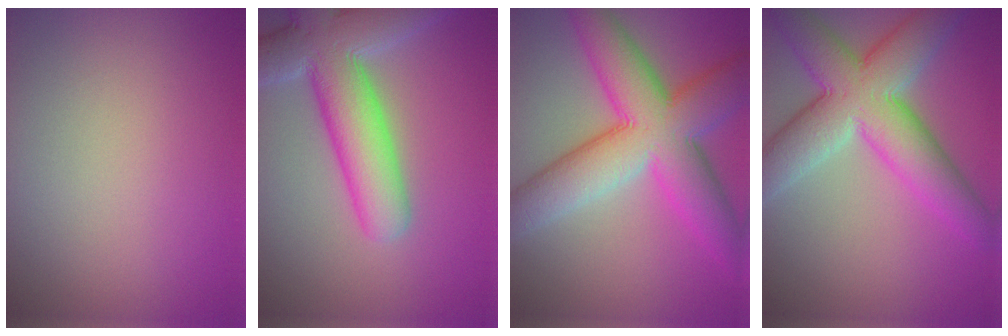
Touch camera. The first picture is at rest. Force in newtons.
{"total": 9.8, "press": 9.7, "slide": 0.9}
{"total": 11.4, "press": 11.4, "slide": 0.1}
{"total": 10.1, "press": 10.1, "slide": 0.7}